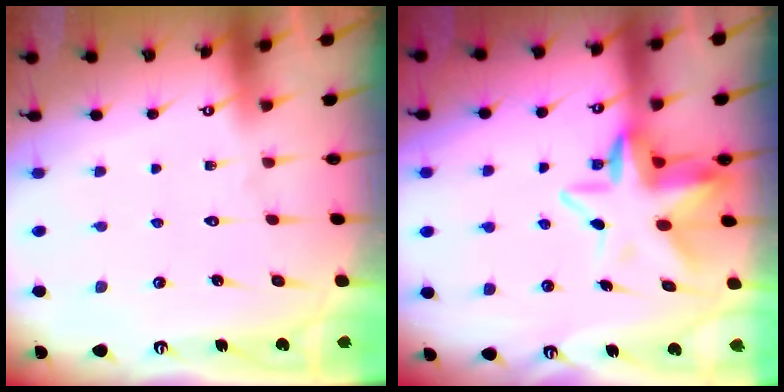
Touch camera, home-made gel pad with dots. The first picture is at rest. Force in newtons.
{"total": 10.1, "press": 9.8, "slide": 2.4}